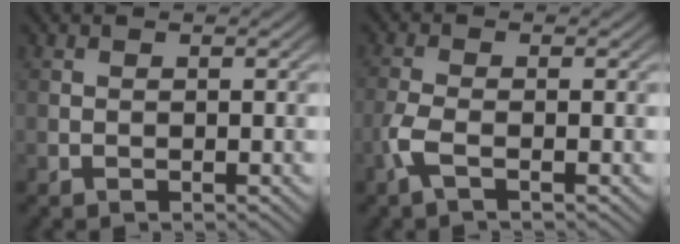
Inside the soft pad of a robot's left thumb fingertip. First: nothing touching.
{"total": 2.9, "force": [-1.4, 0.7, 2.4], "torque": [-0.063, 0.001, -0.039]}